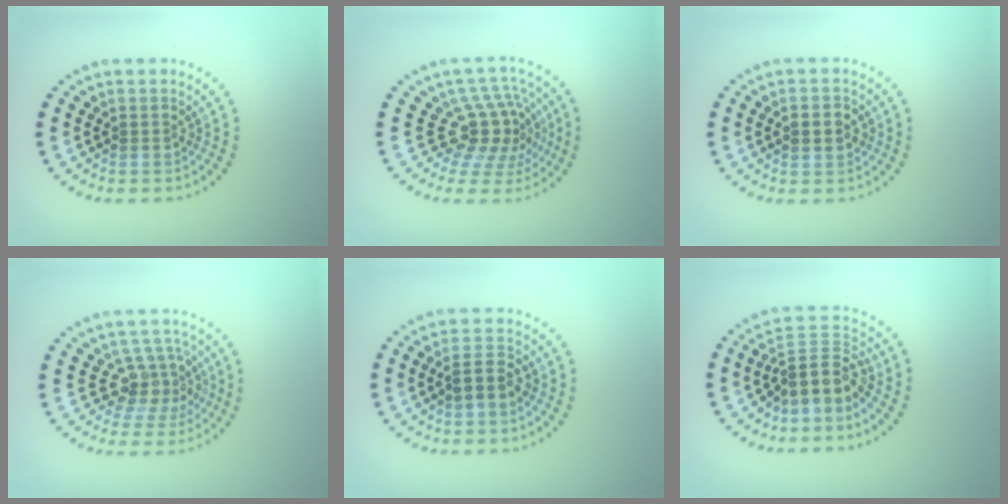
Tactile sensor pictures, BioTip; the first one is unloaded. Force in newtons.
{"total": 4.7, "press": 3.4, "slide": 3.2}
{"total": 2.9, "press": 2.9, "slide": 0.2}
{"total": 3.8, "press": 2.7, "slide": 2.6}
{"total": 2.6, "press": 2.5, "slide": 0.7}
{"total": 3.9, "press": 3.0, "slide": 2.5}